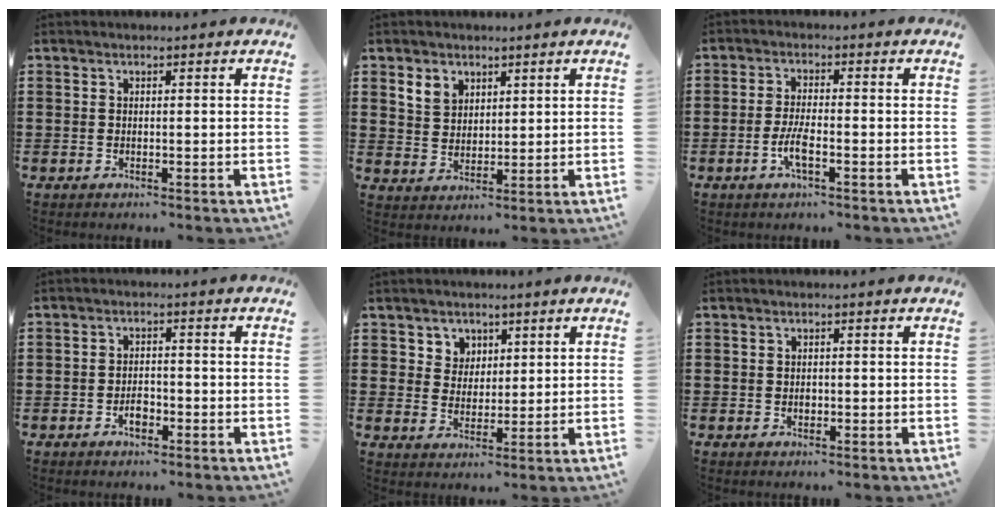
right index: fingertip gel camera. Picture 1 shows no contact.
{"total": 3.8, "force": [2.3, 2.9, 1.0], "torque": [-0.033, 0.013, 0.043]}
{"total": 3.9, "force": [-1.6, 0.7, 3.5], "torque": [-0.081, -0.009, -0.033]}
{"total": 2.5, "force": [-1.3, 1.1, 1.9], "torque": [-0.038, 0.000, -0.022]}
{"total": 3.8, "force": [2.1, 3.2, 0.1], "torque": [-0.022, 0.011, 0.038]}
{"total": 1.0, "force": [-0.2, 0.7, 0.7], "torque": [-0.016, 0.000, -0.004]}